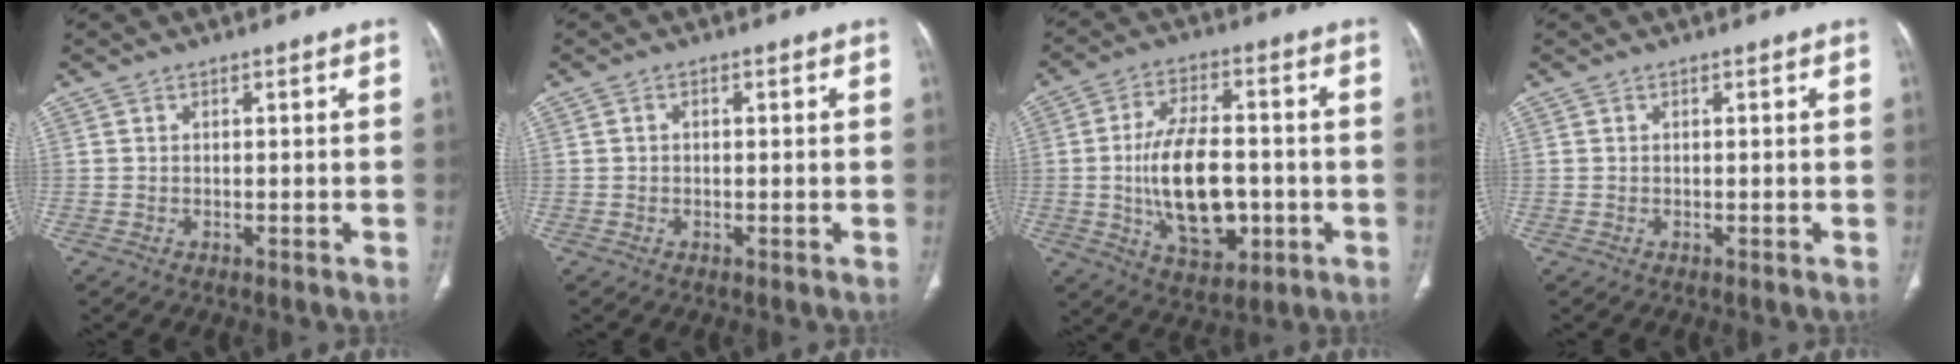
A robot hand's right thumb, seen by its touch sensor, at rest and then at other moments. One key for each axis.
{"total": 0.8, "fx": 0.1, "fy": 0.6, "fz": 0.5, "tx": -0.005, "ty": 0.004, "tz": -0.001}
{"total": 16.3, "fx": -2.1, "fy": 8.9, "fz": 13.4, "tx": -0.217, "ty": 0.007, "tz": -0.025}
{"total": 0.0}